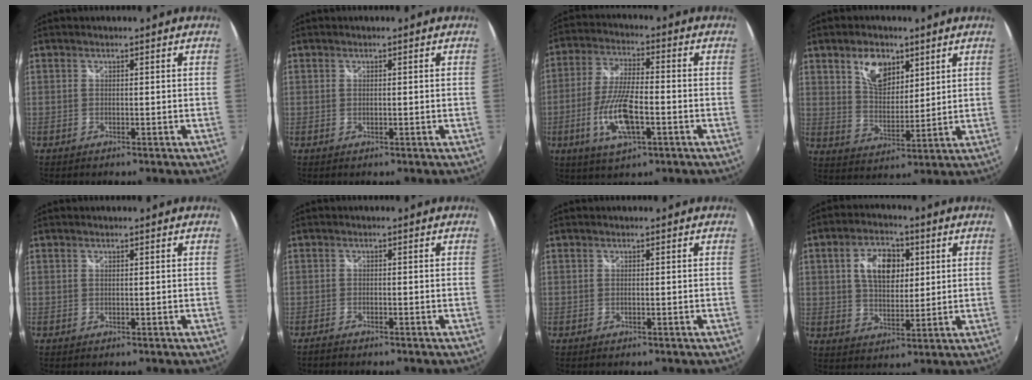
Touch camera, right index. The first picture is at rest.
{"total": 0.0}
{"total": 11.4, "force": [-3.8, 3.6, 10.2], "torque": [-0.209, -0.008, -0.072]}
{"total": 8.6, "force": [4.7, 5.0, 5.1], "torque": [-0.081, 0.009, 0.088]}
{"total": 0.0}
{"total": 1.9, "force": [-1.7, 0.4, 0.6], "torque": [-0.020, -0.008, -0.035]}
{"total": 0.0}
{"total": 9.9, "force": [2.8, 6.2, 7.2], "torque": [-0.124, 0.020, 0.050]}